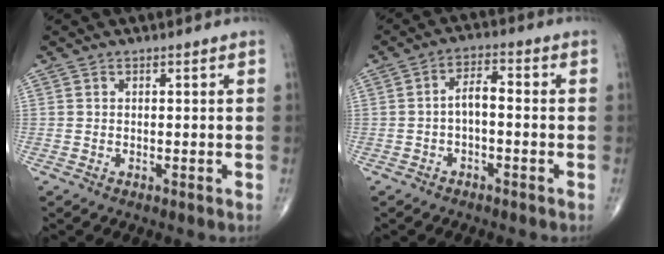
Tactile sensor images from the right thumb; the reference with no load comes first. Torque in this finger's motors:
{"motor_torque": [-0.37, 0.47, 0.05, -0.02, 0.00]}